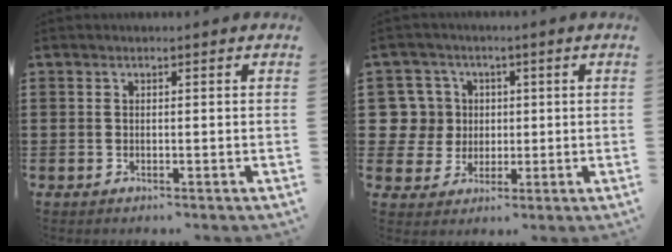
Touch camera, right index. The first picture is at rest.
{"total": 7.7, "force": [1.3, 7.3, 1.9], "torque": [-0.078, 0.013, 0.024]}